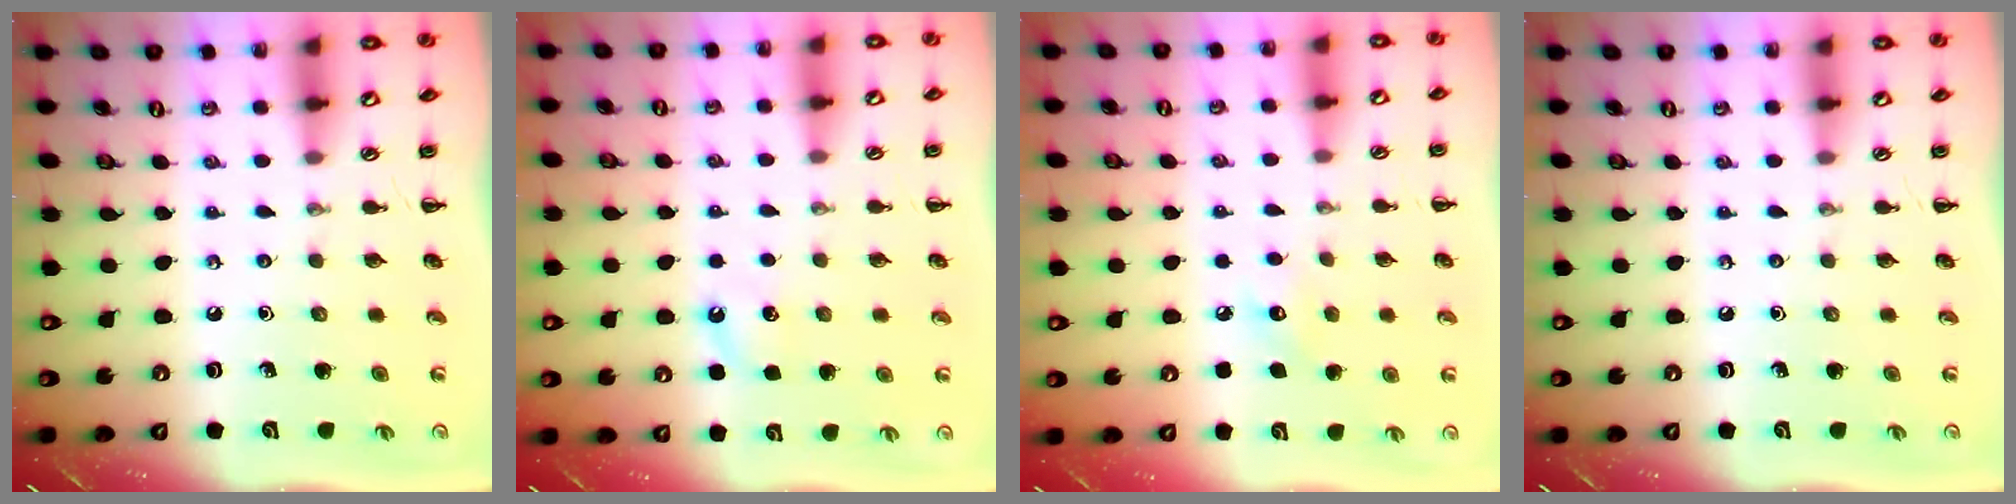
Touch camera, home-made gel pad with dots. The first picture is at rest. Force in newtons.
{"total": 3.7, "press": 3.5, "slide": 1.3}
{"total": 6.2, "press": 6.0, "slide": 1.8}
{"total": 0.0}